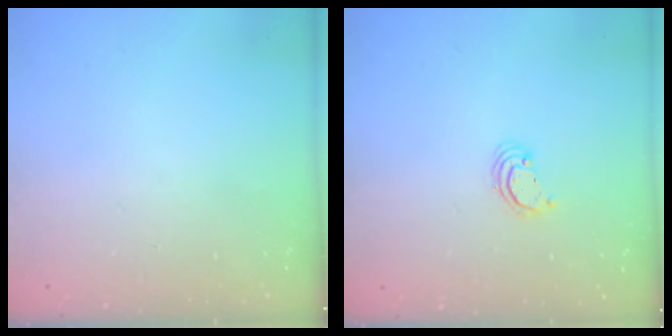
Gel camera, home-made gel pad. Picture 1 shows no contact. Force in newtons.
{"total": 2.2, "press": 2.2, "slide": 0.2}